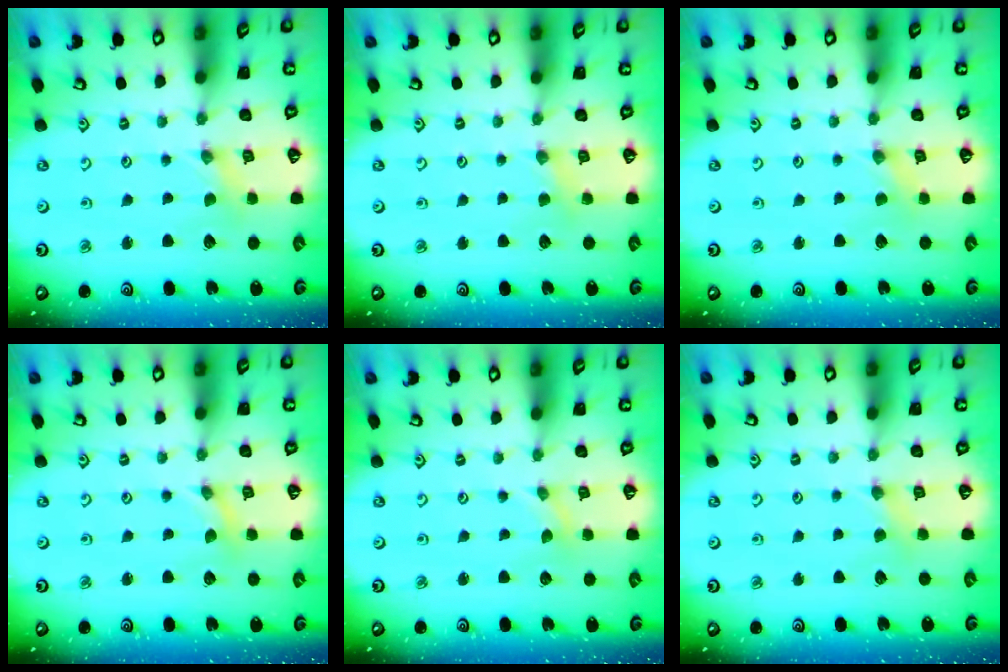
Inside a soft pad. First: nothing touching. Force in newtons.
{"total": 3.0, "press": 3.0, "slide": 0.4}
{"total": 0.0}
{"total": 0.0}
{"total": 0.0}
{"total": 2.7, "press": 2.7, "slide": 0.4}